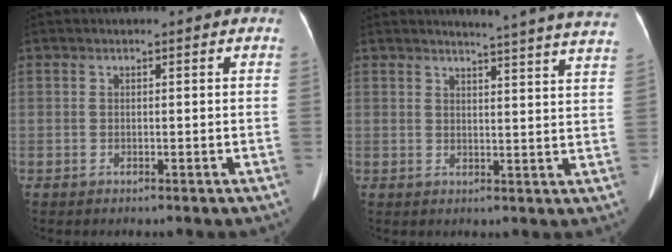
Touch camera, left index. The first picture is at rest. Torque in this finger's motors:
{"motor_torque": [0.38, -0.86, 0.00, 0.02]}